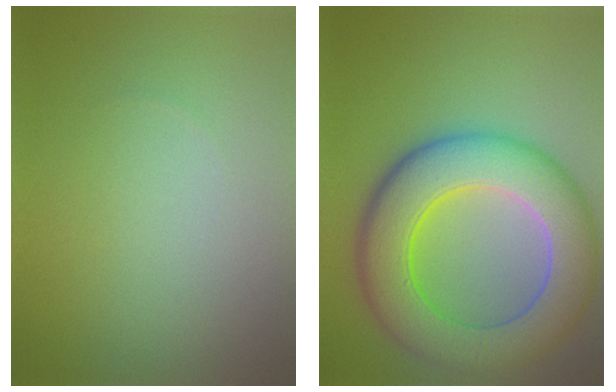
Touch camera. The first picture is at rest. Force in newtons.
{"total": 10.9, "press": 10.9, "slide": 0.7}